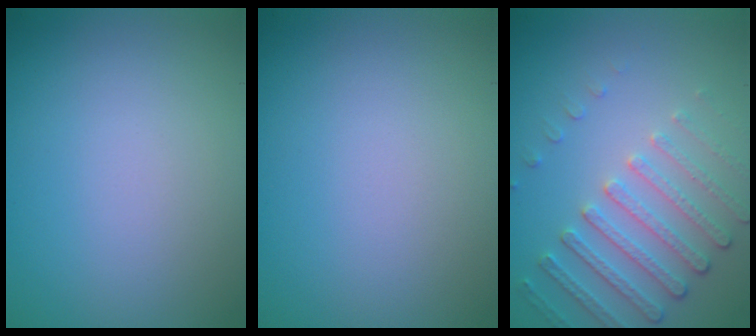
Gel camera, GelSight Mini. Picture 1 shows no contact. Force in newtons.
{"total": 0.0}
{"total": 4.5, "press": 3.5, "slide": 2.9}